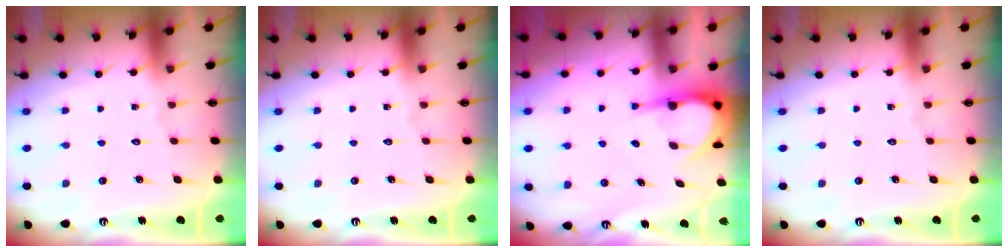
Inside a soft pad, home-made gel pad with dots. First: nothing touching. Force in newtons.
{"total": 0.0}
{"total": 5.5, "press": 5.5, "slide": 0.4}
{"total": 0.0}